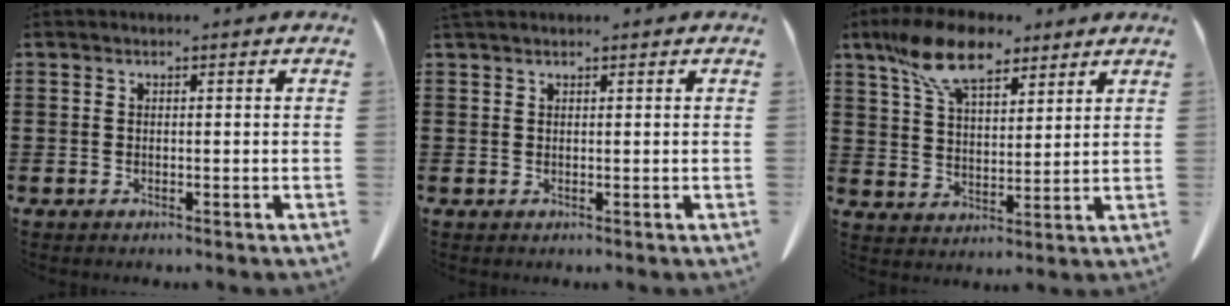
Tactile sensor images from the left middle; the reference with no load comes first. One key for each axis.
{"total": 0.6, "fx": 0.6, "fy": 0.1, "fz": 0.2, "tx": -0.008, "ty": -0.002, "tz": 0.013}
{"total": 11.4, "fx": 8.0, "fy": 4.5, "fz": 6.8, "tx": -0.154, "ty": -0.008, "tz": 0.152}